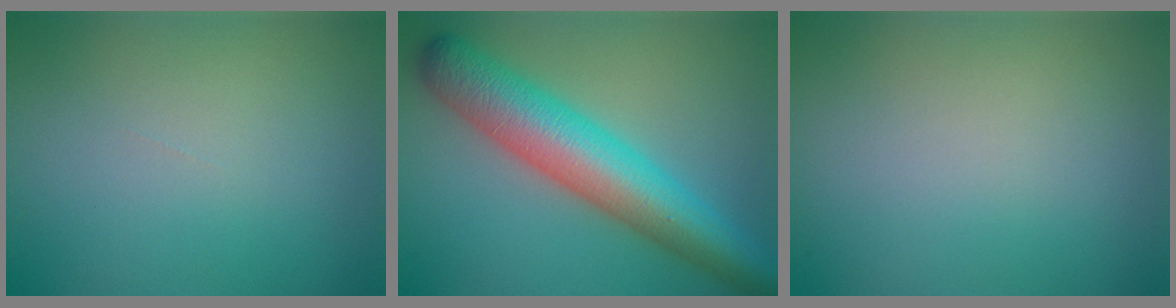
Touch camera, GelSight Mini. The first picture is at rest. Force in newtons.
{"total": 9.5, "press": 9.5, "slide": 0.2}
{"total": 0.0}